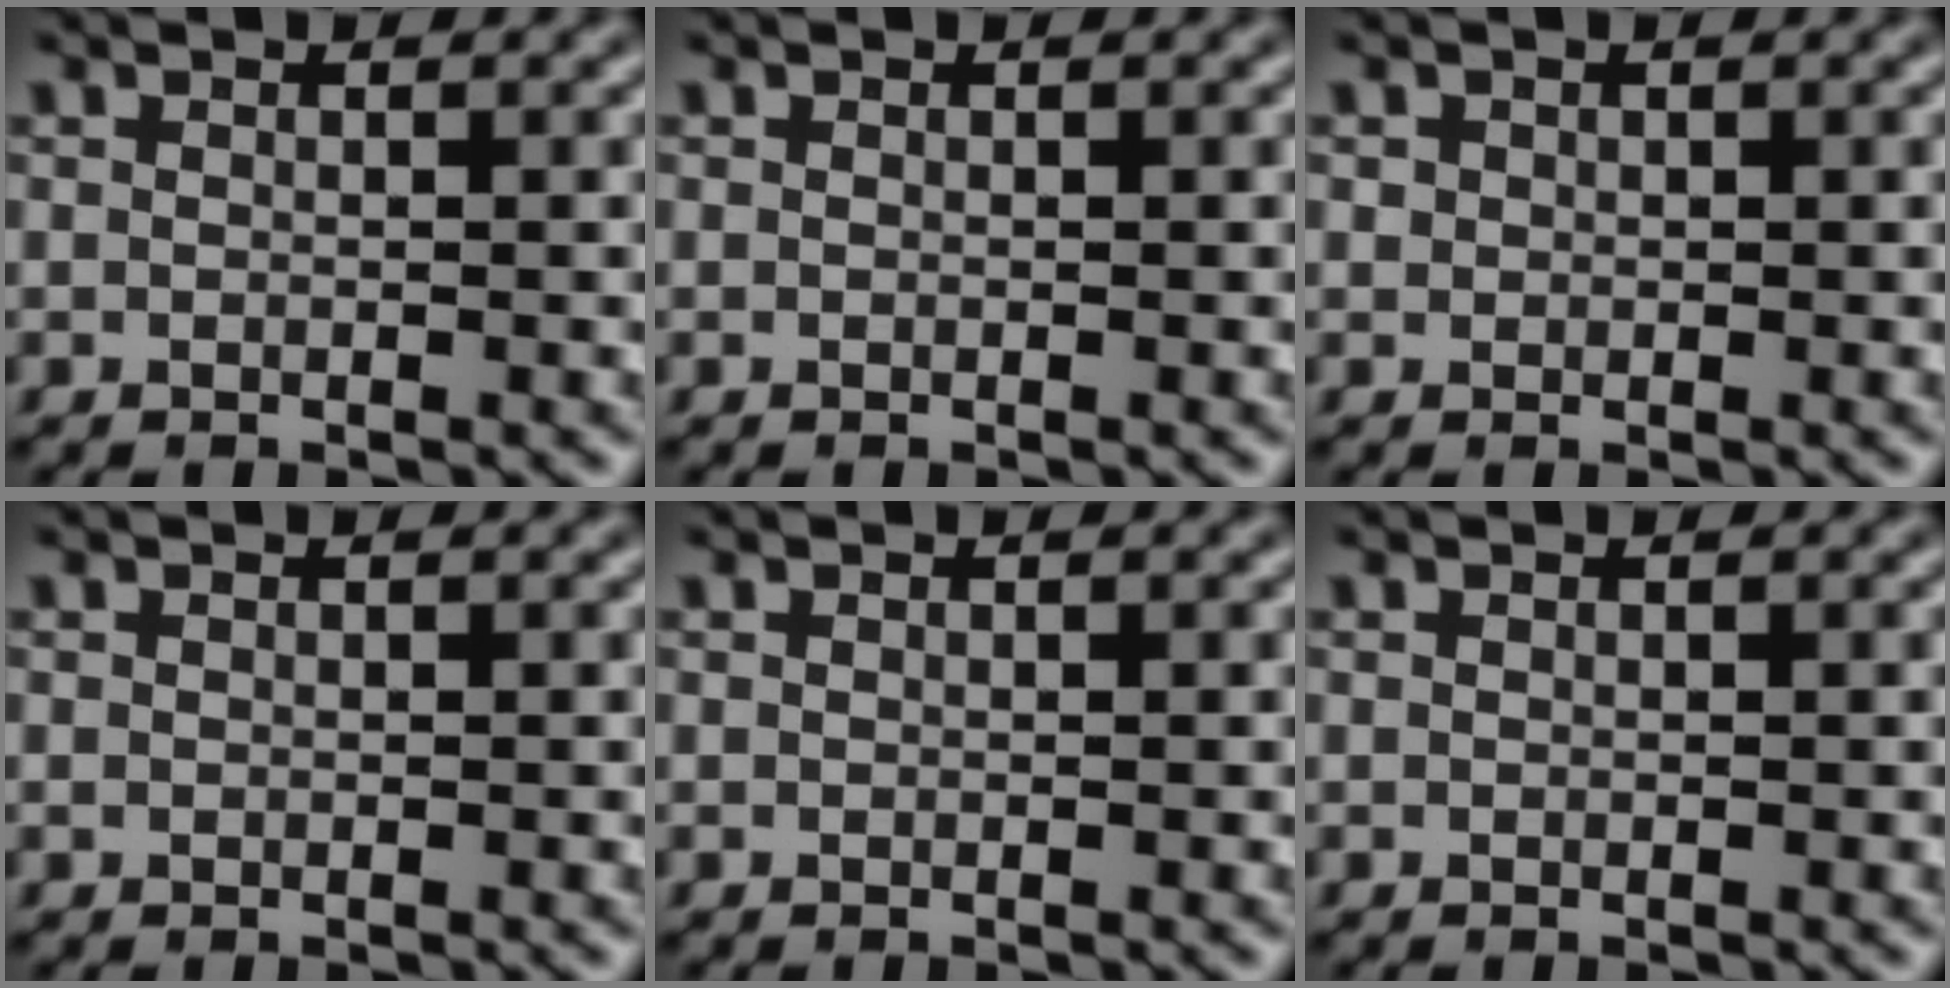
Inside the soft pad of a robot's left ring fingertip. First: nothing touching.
{"total": 0.0}
{"total": 0.5, "force": [0.1, 0.5, 0.0], "torque": [0.005, -0.001, 0.003]}
{"total": 0.0}
{"total": 0.0}
{"total": 0.0}